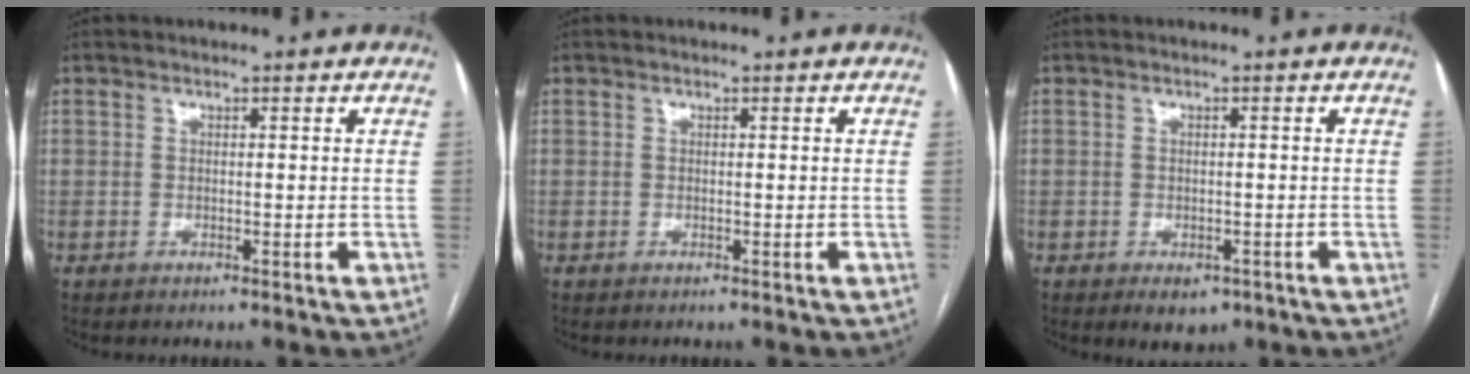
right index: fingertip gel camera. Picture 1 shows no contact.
{"total": 0.0}
{"total": 3.2, "force": [-1.9, 1.9, 1.8], "torque": [-0.016, -0.001, -0.015]}